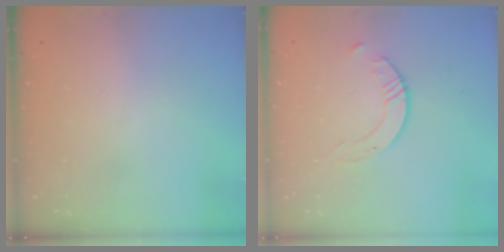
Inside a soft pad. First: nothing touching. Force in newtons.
{"total": 2.8, "press": 2.8, "slide": 0.3}